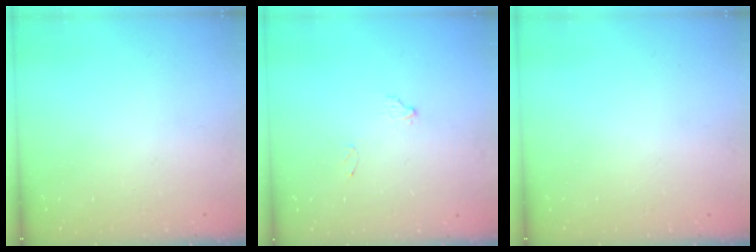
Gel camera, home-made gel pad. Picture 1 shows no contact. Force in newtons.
{"total": 7.1, "press": 7.1, "slide": 0.3}
{"total": 0.0}